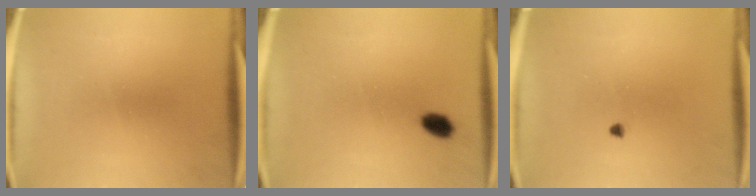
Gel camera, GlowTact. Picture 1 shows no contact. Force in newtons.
{"total": 3.6}
{"total": 0.7}